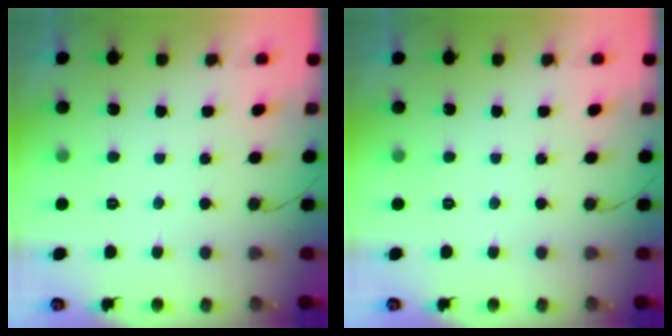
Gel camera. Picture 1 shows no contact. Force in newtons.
{"total": 0.0}